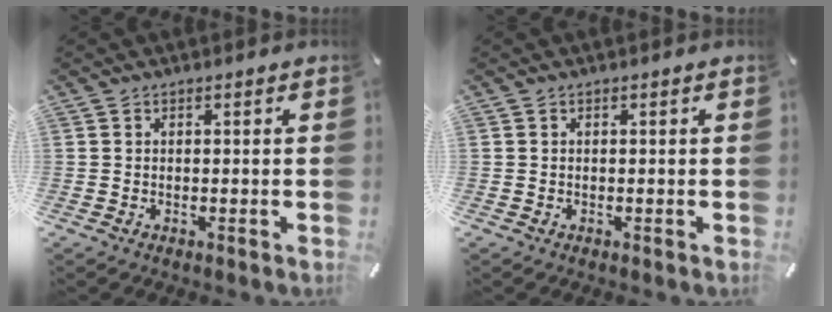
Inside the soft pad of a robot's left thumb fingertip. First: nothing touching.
{"total": 0.0}